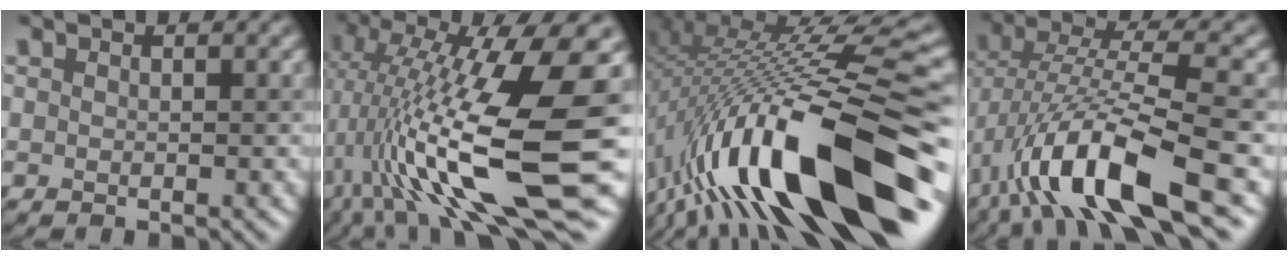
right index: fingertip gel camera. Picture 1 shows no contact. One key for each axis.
{"total": 15.1, "fx": -0.9, "fy": 3.7, "fz": 14.7, "tx": -0.255, "ty": 0.002, "tz": -0.009}
{"total": 19.6, "fx": -5.4, "fy": 4.8, "fz": 18.2, "tx": -0.287, "ty": 0.029, "tz": -0.109}
{"total": 11.7, "fx": -4.8, "fy": 3.3, "fz": 10.2, "tx": -0.197, "ty": 0.016, "tz": -0.091}